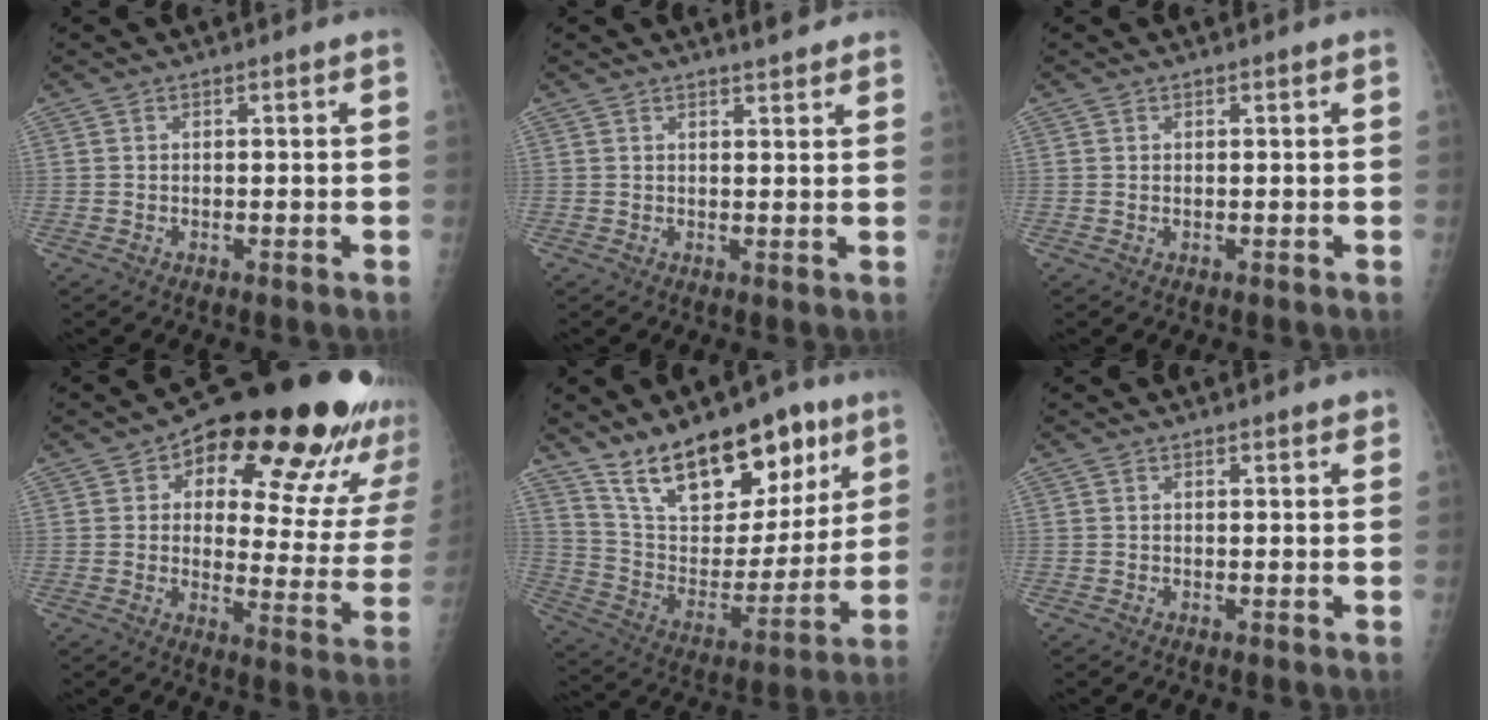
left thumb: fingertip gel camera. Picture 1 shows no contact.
{"total": 3.5, "force": [3.1, 0.6, 1.6], "torque": [-0.013, -0.016, 0.041]}
{"total": 0.7, "force": [0.5, 0.2, 0.5], "torque": [-0.007, -0.003, 0.010]}
{"total": 26.1, "force": [13.9, 10.9, 19.2], "torque": [-0.211, -0.029, 0.184]}
{"total": 21.8, "force": [14.6, 10.4, 12.5], "torque": [-0.152, -0.065, 0.252]}
{"total": 1.9, "force": [1.7, 0.5, 0.8], "torque": [-0.002, -0.002, 0.019]}